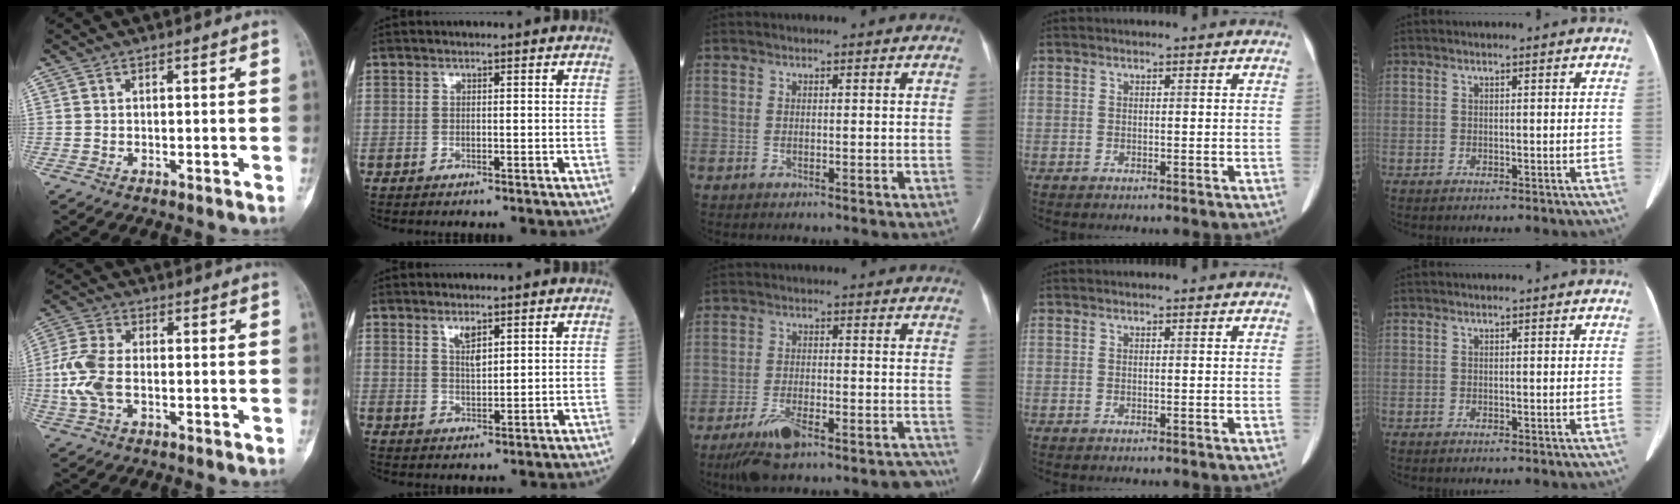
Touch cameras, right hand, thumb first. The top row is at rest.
{"thumb": {"total": 8.7, "force": [-1.1, 5.0, 7.0], "torque": [-0.167, 0.012, -0.025]}, "index": {"total": 3.0, "force": [1.8, 0.9, 2.2], "torque": [-0.044, -0.001, 0.036]}, "middle": {"total": 12.0, "force": [-10.0, 2.5, 6.2], "torque": [-0.080, 0.012, -0.157]}}